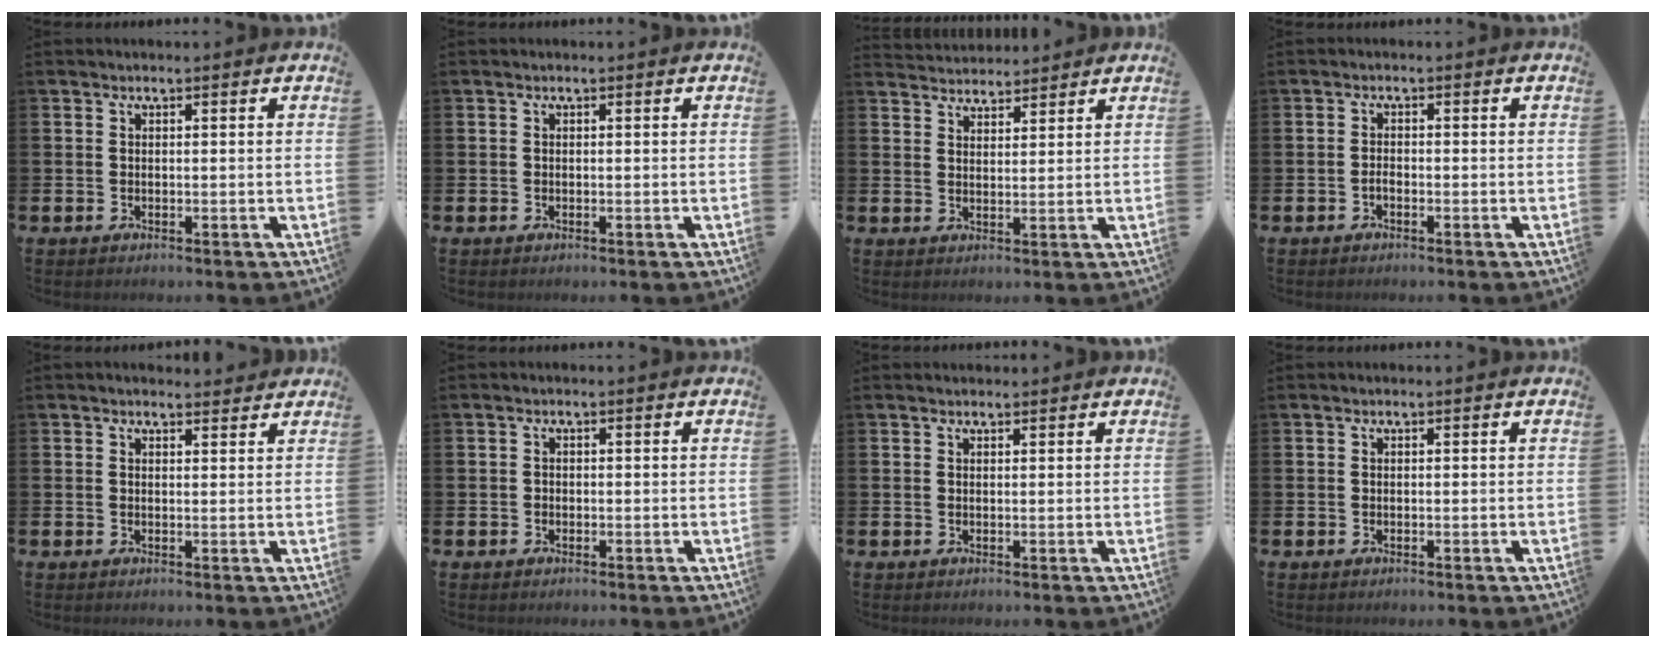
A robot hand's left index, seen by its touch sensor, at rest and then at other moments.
{"total": 0.0}
{"total": 3.4, "force": [3.3, 0.6, -0.4], "torque": [0.005, -0.020, 0.059]}
{"total": 1.0, "force": [-0.7, 0.4, 0.6], "torque": [-0.006, -0.005, -0.016]}
{"total": 1.5, "force": [1.5, 0.3, 0.0], "torque": [0.011, -0.008, 0.025]}
{"total": 0.6, "force": [-0.3, 0.5, 0.1], "torque": [-0.004, 0.004, -0.008]}
{"total": 0.8, "force": [0.7, 0.2, 0.2], "torque": [0.011, -0.004, 0.010]}
{"total": 0.0}